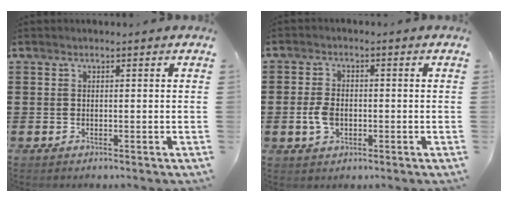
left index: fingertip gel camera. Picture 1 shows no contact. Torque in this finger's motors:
{"motor_torque": [0.49, 0.36, 0.14, 0.05]}